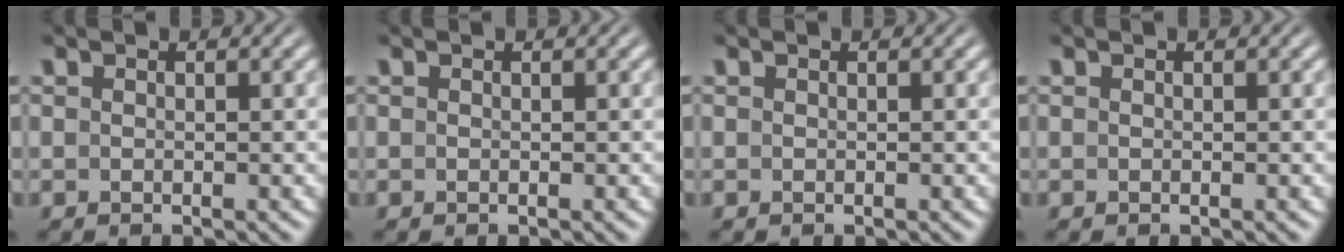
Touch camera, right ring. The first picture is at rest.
{"total": 0.0}
{"total": 0.0}
{"total": 0.0}